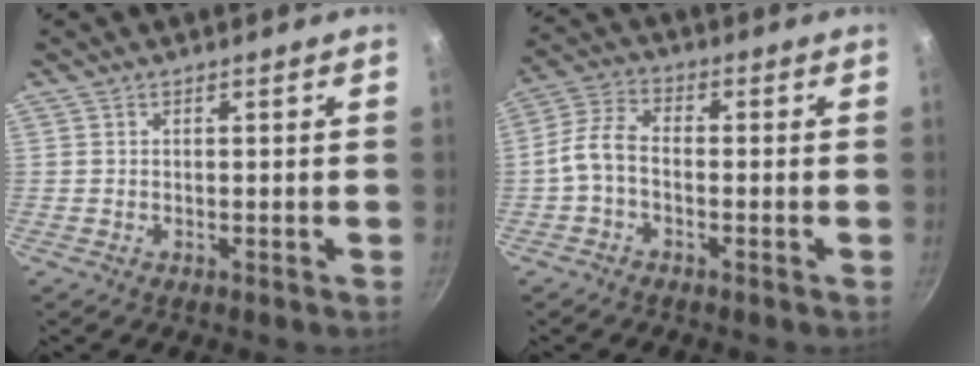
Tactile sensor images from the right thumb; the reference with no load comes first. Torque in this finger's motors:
{"motor_torque": [0.09, -0.48, -0.13, 0.11, 0.21]}